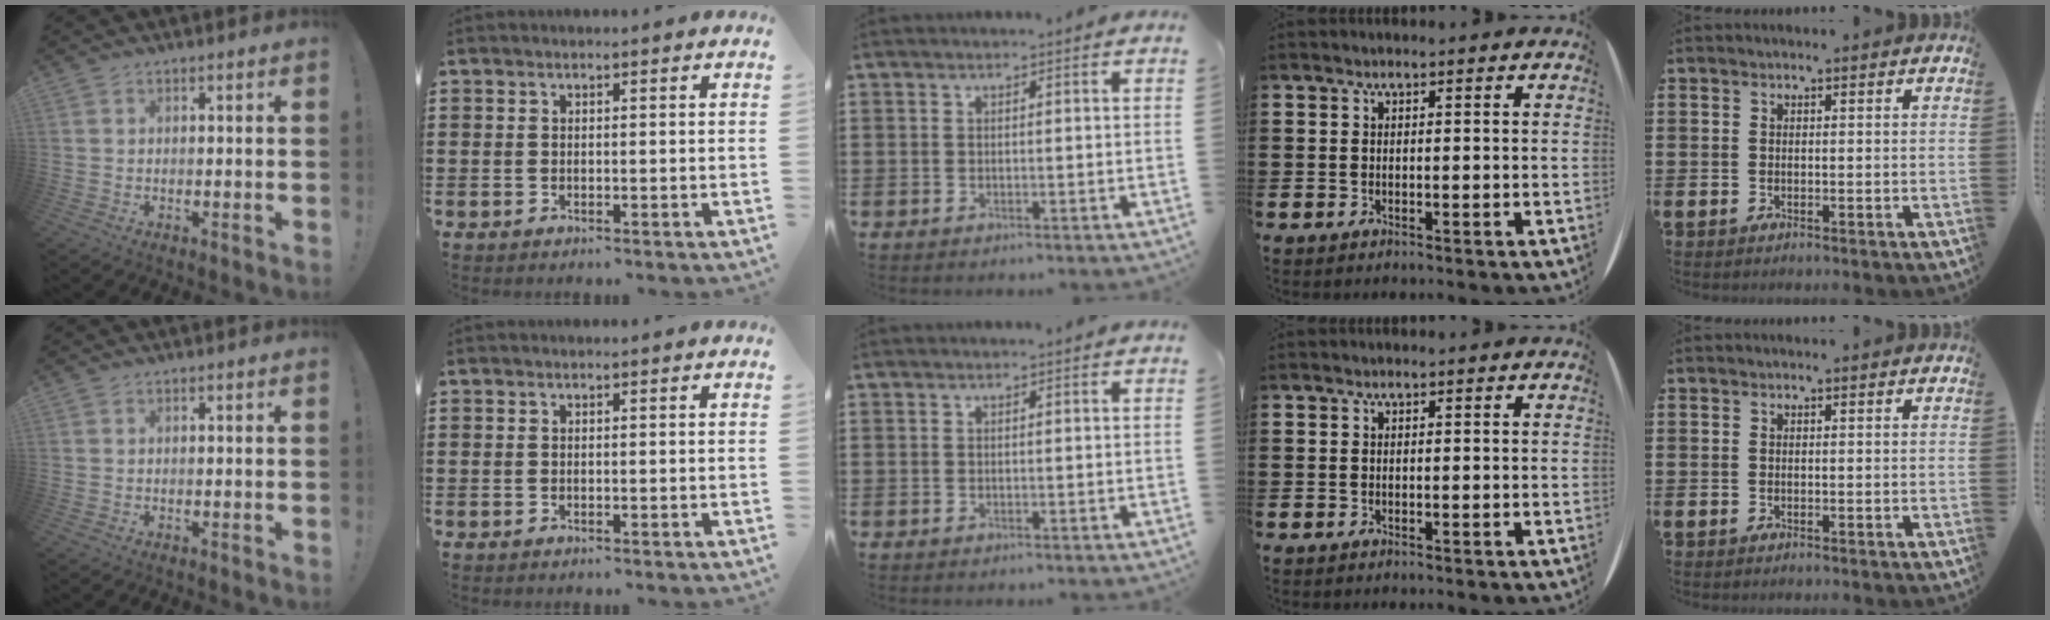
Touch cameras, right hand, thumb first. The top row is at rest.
{}